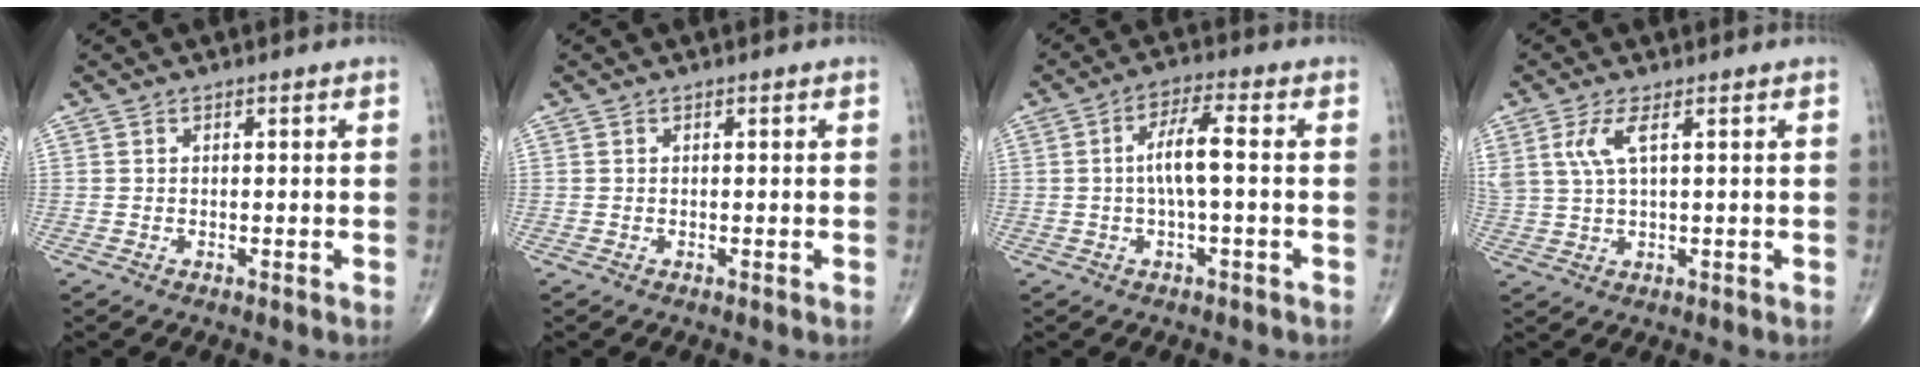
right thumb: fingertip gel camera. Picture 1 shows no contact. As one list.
[{"total": 0.0}, {"total": 6.3, "force": [-0.1, 1.0, 6.2], "torque": [-0.131, 0.017, -0.007]}, {"total": 4.7, "force": [2.0, 1.2, 4.1], "torque": [-0.108, -0.002, 0.047]}]